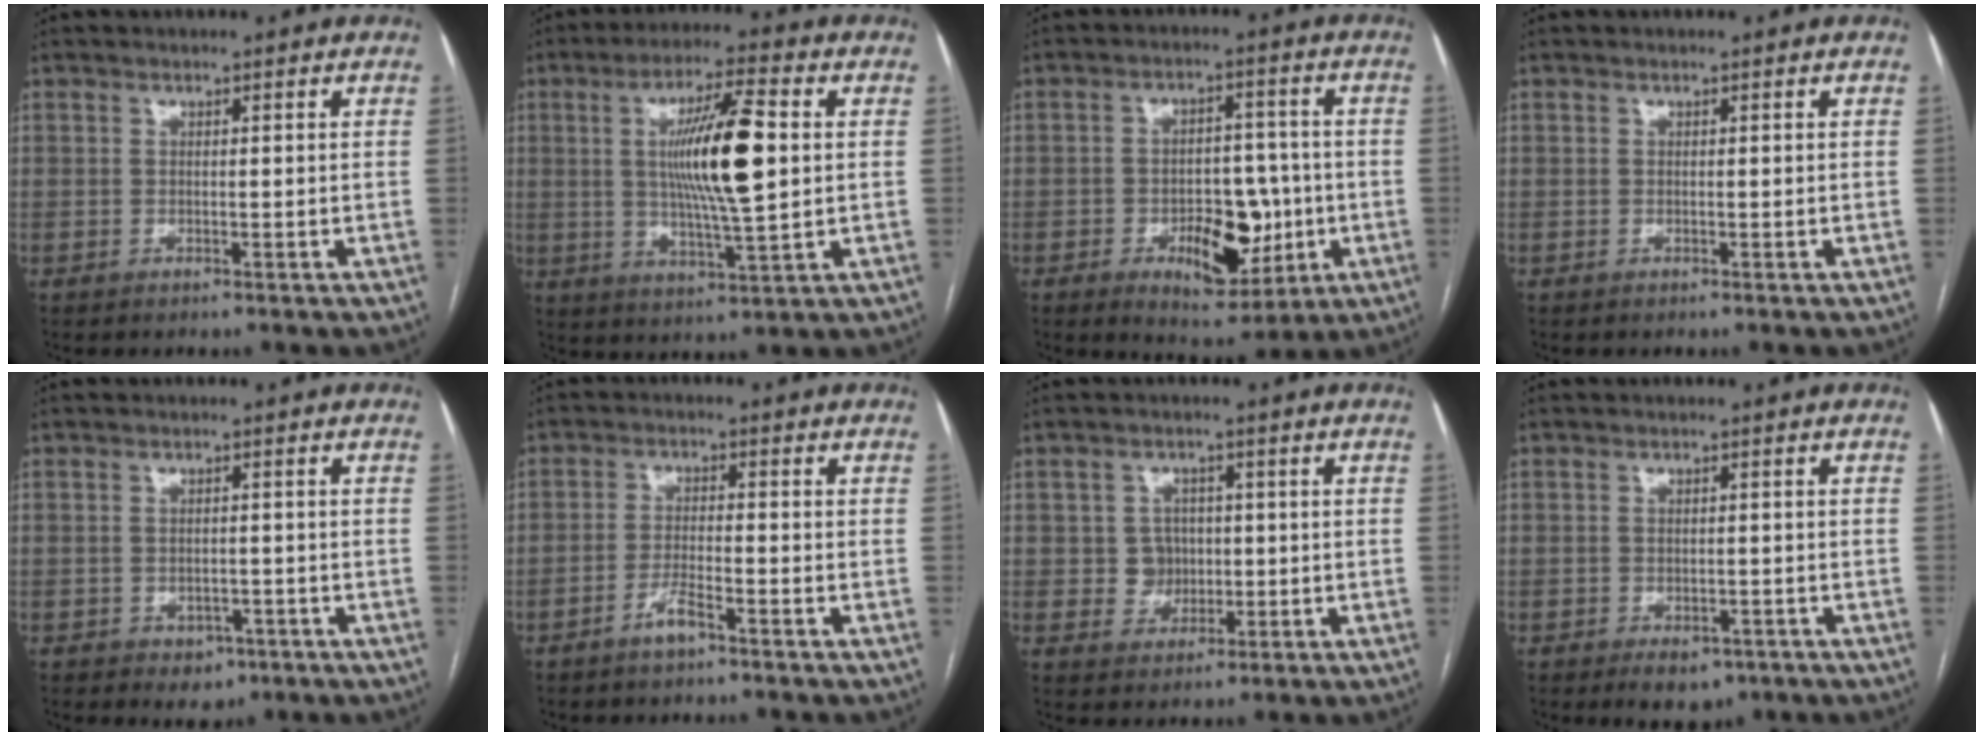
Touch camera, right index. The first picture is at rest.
{"total": 13.0, "force": [1.6, 1.1, 12.9], "torque": [-0.227, 0.001, 0.027]}
{"total": 10.7, "force": [-3.0, 5.5, 8.7], "torque": [-0.120, 0.011, -0.034]}
{"total": 0.0}
{"total": 3.0, "force": [-1.7, 2.1, 1.4], "torque": [-0.011, 0.003, -0.015]}
{"total": 3.1, "force": [-2.3, 0.2, 2.1], "torque": [-0.040, 0.000, -0.046]}
{"total": 3.7, "force": [0.0, 3.6, 1.1], "torque": [-0.009, 0.011, 0.005]}
{"total": 4.9, "force": [-3.2, 2.8, 2.4], "torque": [-0.026, -0.001, -0.037]}